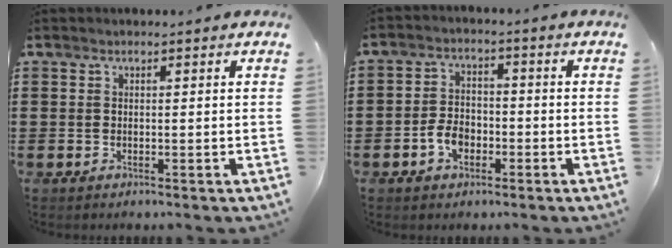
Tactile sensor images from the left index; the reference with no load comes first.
{"total": 4.5, "force": [-2.0, 2.9, 2.8], "torque": [-0.065, 0.002, -0.041]}